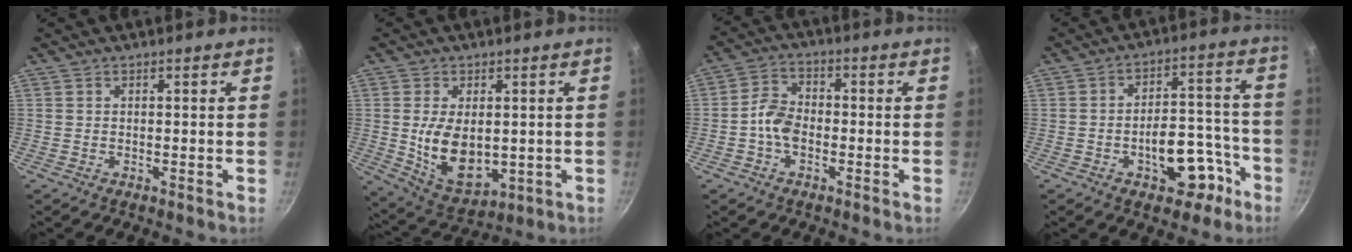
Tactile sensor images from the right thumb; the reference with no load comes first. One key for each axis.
{"total": 12.0, "fx": 0.1, "fy": 7.3, "fz": 9.5, "tx": -0.149, "ty": -0.018, "tz": 0.025}
{"total": 5.8, "fx": -1.8, "fy": 4.0, "fz": 3.8, "tx": -0.057, "ty": 0.026, "tz": -0.043}
{"total": 12.4, "fx": -5.8, "fy": 7.0, "fz": 8.5, "tx": -0.072, "ty": 0.064, "tz": -0.069}